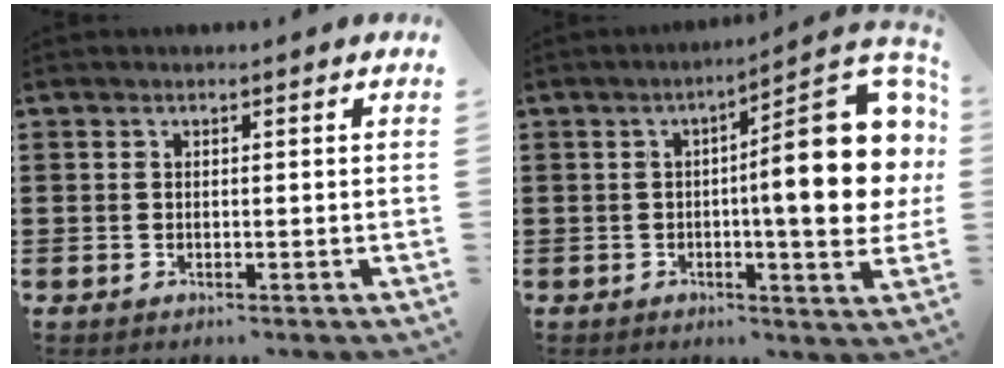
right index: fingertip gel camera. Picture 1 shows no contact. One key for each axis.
{"total": 17.3, "fx": 1.8, "fy": 4.0, "fz": 16.7, "tx": -0.234, "ty": -0.018, "tz": 0.025}